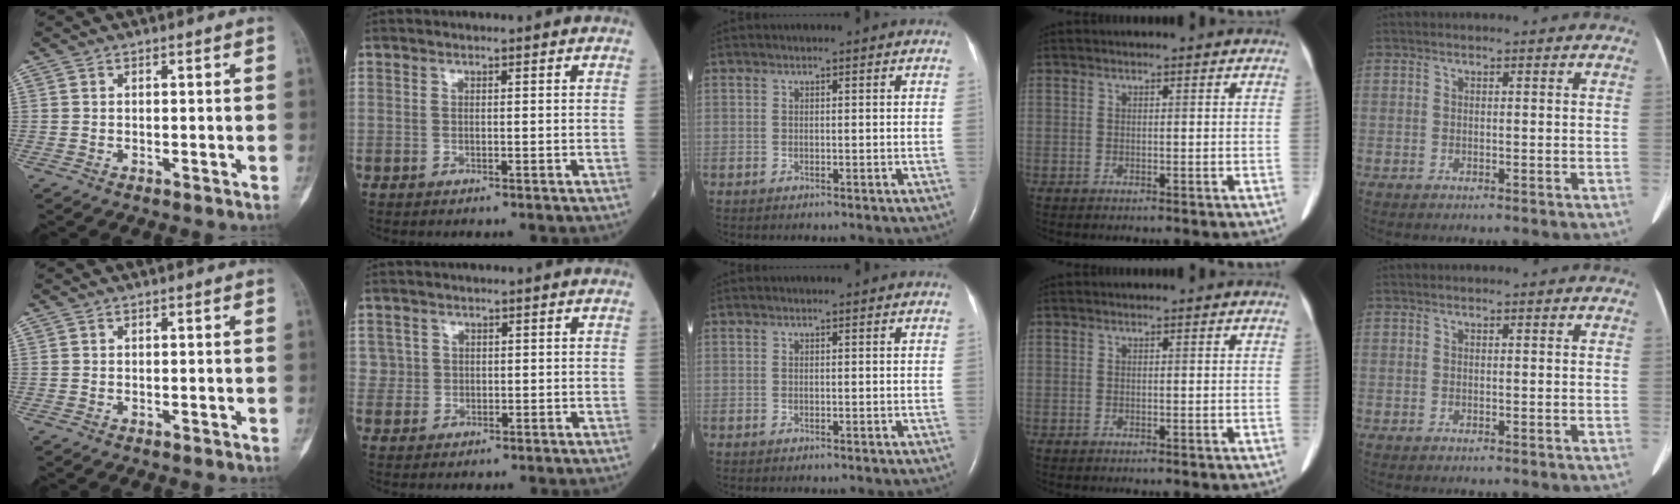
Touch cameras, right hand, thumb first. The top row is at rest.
{"index": {"total": 2.0, "force": [0.7, 1.9, -0.2], "torque": [0.019, 0.004, 0.008]}}